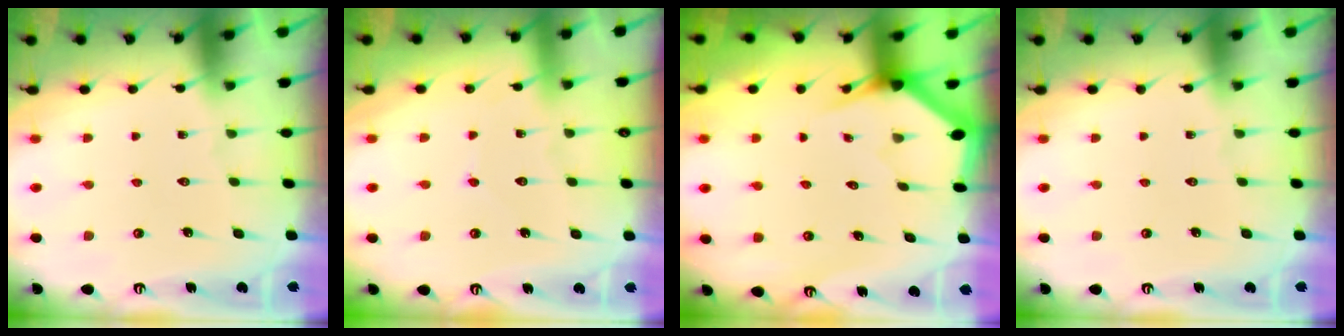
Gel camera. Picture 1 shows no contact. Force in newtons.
{"total": 3.4, "press": 3.4, "slide": 0.3}
{"total": 3.0, "press": 3.0, "slide": 0.1}
{"total": 0.0}